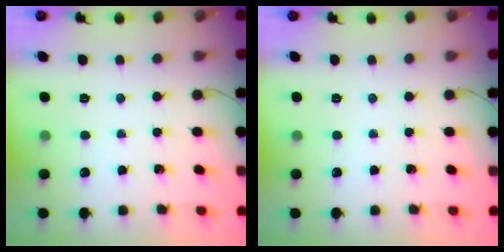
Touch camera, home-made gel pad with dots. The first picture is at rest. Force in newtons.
{"total": 0.0}